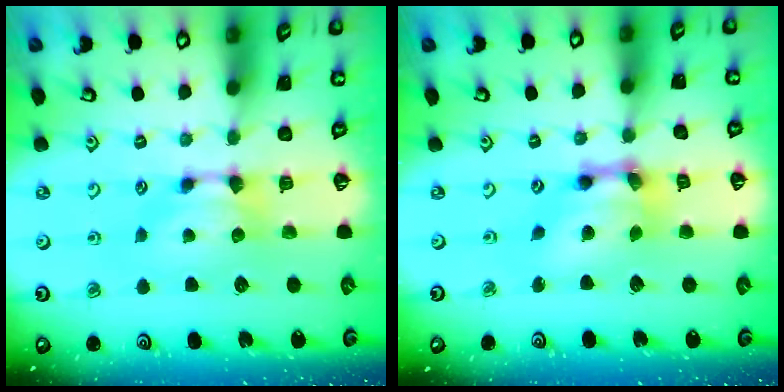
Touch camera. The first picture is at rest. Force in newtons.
{"total": 7.5, "press": 6.9, "slide": 2.9}